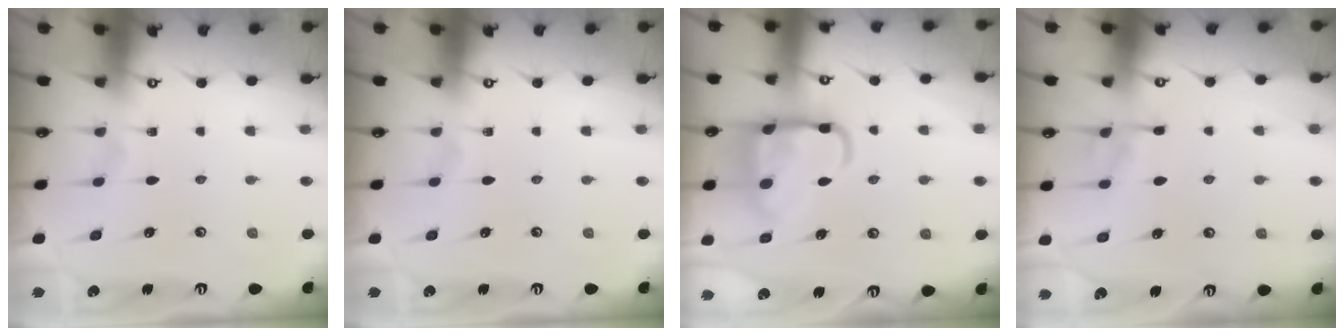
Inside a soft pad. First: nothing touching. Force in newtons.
{"total": 0.0}
{"total": 14.1, "press": 14.0, "slide": 1.6}
{"total": 4.6, "press": 4.5, "slide": 0.5}